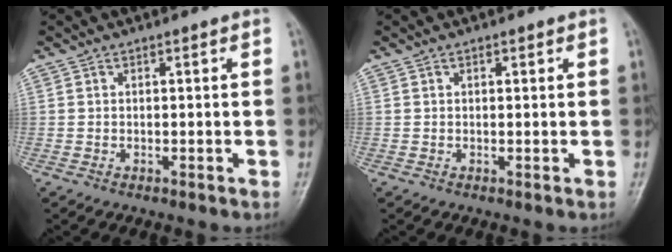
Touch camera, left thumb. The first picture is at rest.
{"total": 0.9, "force": [0.5, 0.4, 0.6], "torque": [-0.007, 0.000, 0.005]}